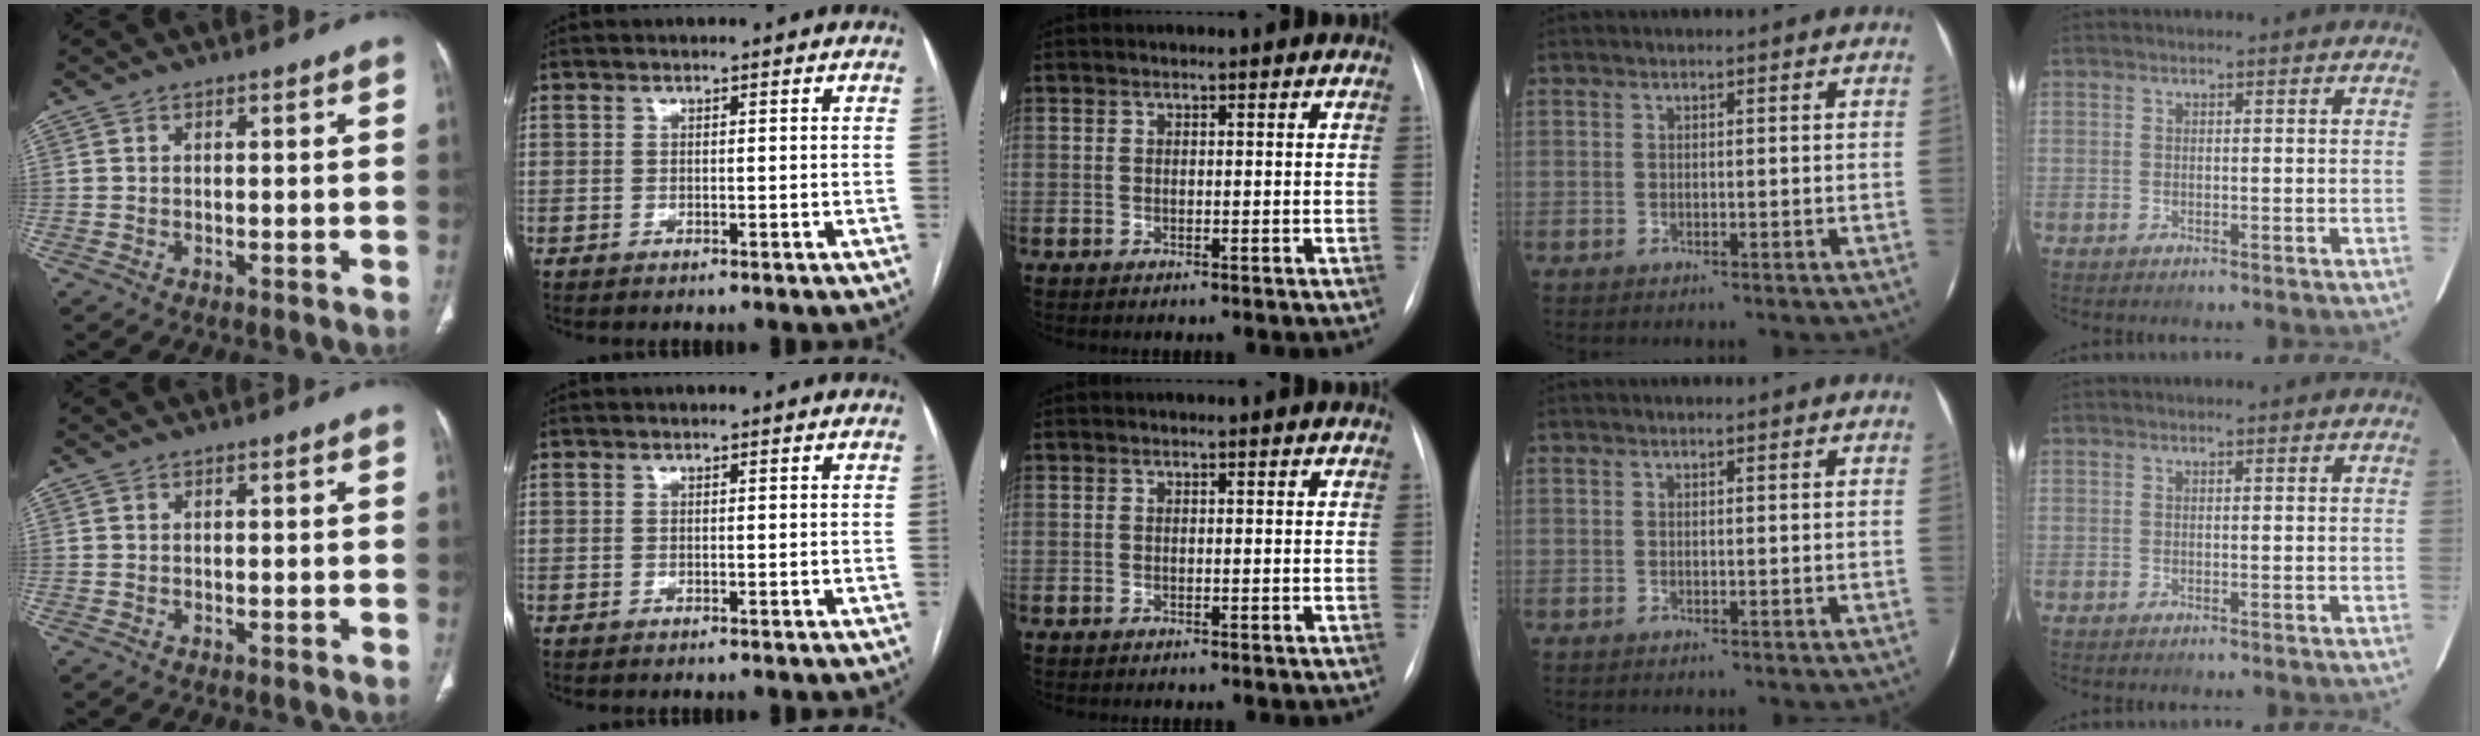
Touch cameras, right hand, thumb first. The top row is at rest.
{}